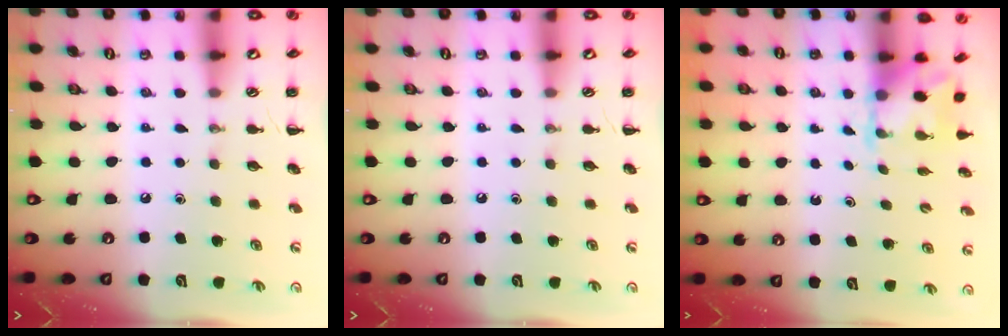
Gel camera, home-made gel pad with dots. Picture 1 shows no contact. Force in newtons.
{"total": 0.0}
{"total": 2.0, "press": 1.9, "slide": 0.7}